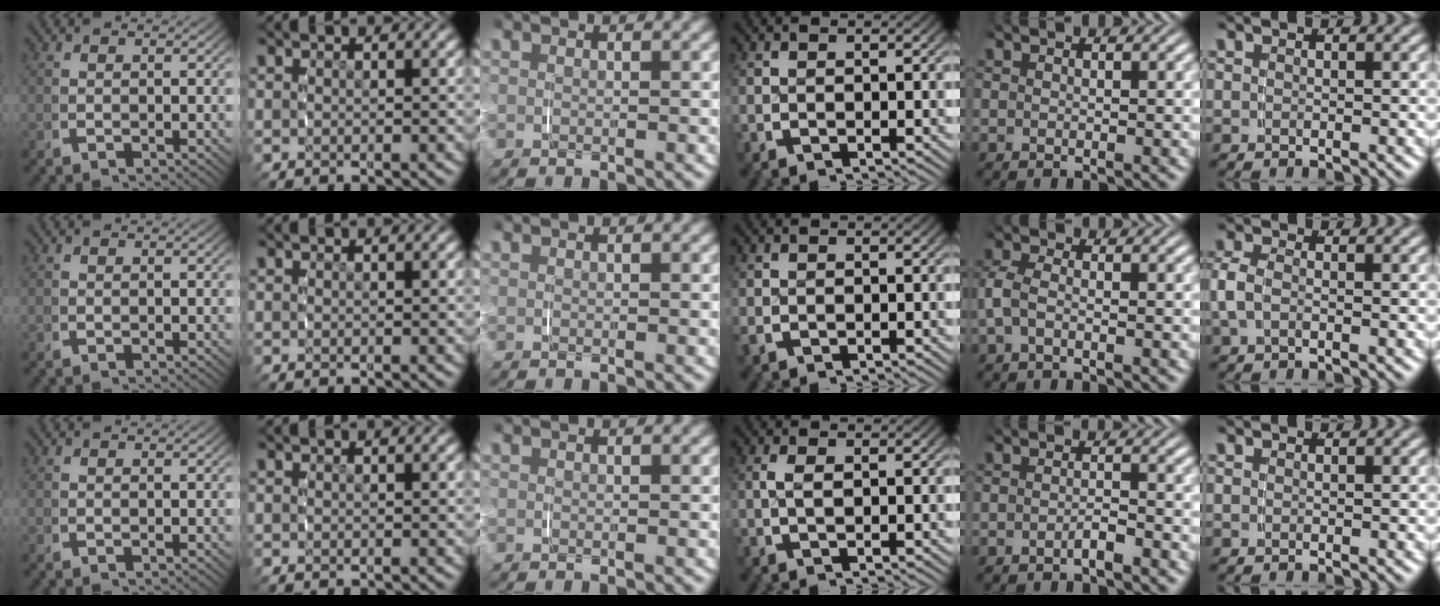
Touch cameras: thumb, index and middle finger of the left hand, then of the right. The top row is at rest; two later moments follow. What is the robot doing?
{"motion": "grasp_and_lifting", "object": "toothpaste"}